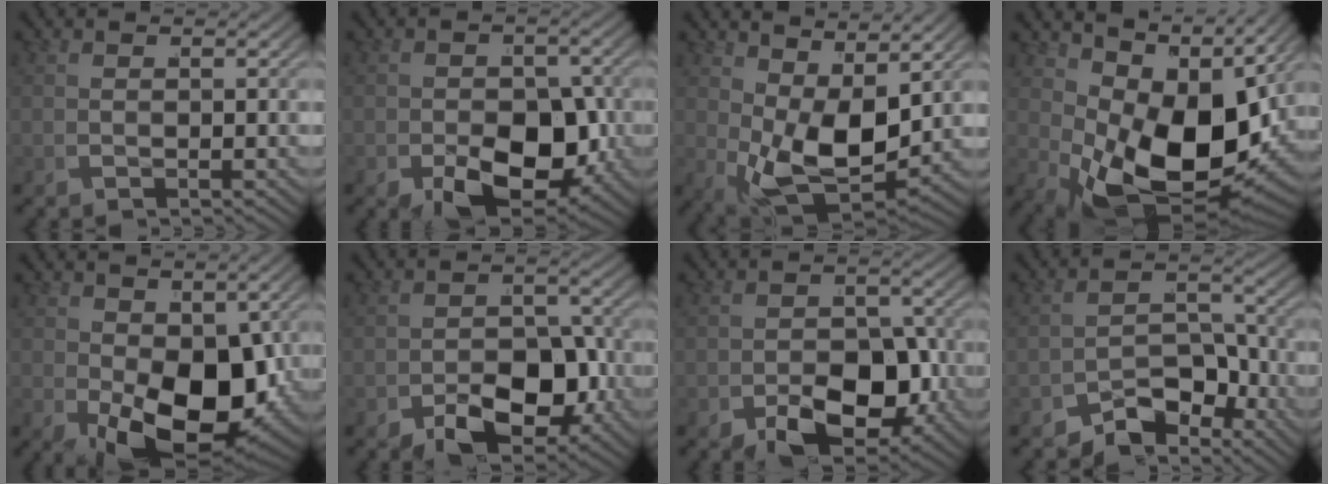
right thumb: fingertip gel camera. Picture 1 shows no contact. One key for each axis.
{"total": 8.6, "fx": -2.3, "fy": 5.6, "fz": 6.1, "tx": -0.117, "ty": -0.046, "tz": -0.021}
{"total": 8.4, "fx": 0.7, "fy": 4.9, "fz": 6.8, "tx": -0.146, "ty": -0.044, "tz": 0.030}
{"total": 14.8, "fx": 0.0, "fy": 8.6, "fz": 12.1, "tx": -0.215, "ty": -0.042, "tz": 0.026}
{"total": 10.9, "fx": -1.9, "fy": 6.4, "fz": 8.6, "tx": -0.144, "ty": -0.047, "tz": -0.005}
{"total": 5.9, "fx": -2.6, "fy": 3.6, "fz": 4.0, "tx": -0.070, "ty": -0.018, "tz": -0.043}
{"total": 6.5, "fx": -2.4, "fy": 4.1, "fz": 4.4, "tx": -0.081, "ty": -0.025, "tz": -0.037}
{"total": 5.5, "fx": -4.2, "fy": 2.6, "fz": 2.4, "tx": -0.032, "ty": -0.013, "tz": -0.071}